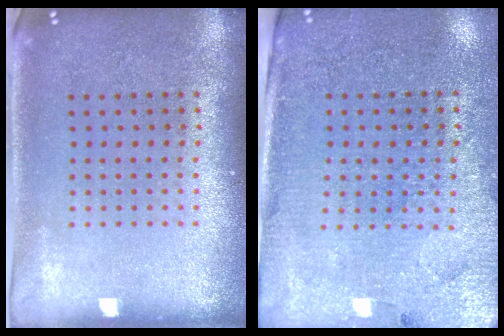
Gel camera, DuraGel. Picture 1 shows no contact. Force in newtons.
{"total": 3.1, "press": 2.9, "slide": 1.1}